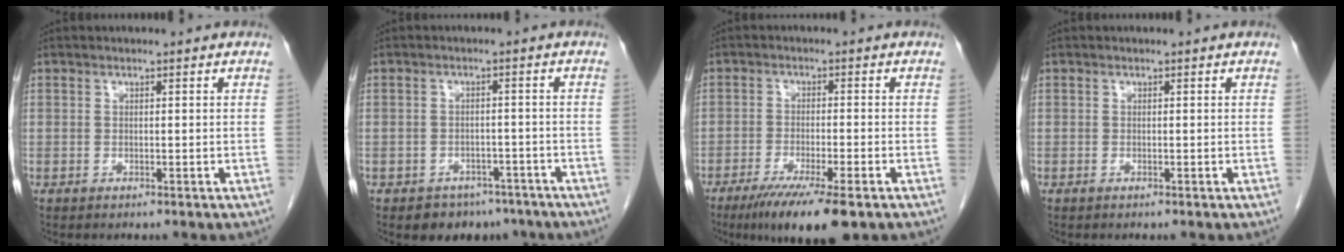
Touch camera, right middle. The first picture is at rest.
{"total": 5.6, "force": [-4.1, 3.7, 0.8], "torque": [0.004, 0.014, -0.052]}
{"total": 10.1, "force": [-6.6, 0.9, 7.6], "torque": [-0.120, -0.023, -0.102]}
{"total": 0.0}